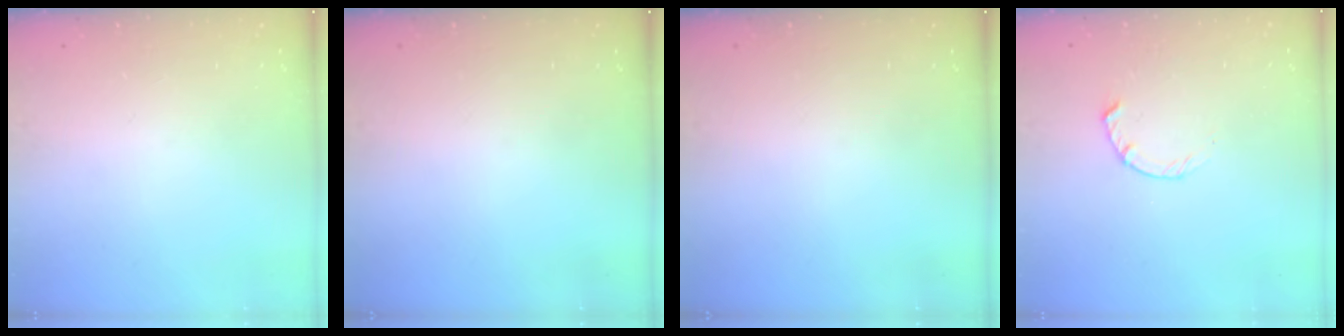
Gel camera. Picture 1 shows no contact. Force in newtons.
{"total": 0.0}
{"total": 0.0}
{"total": 1.8, "press": 1.8, "slide": 0.3}